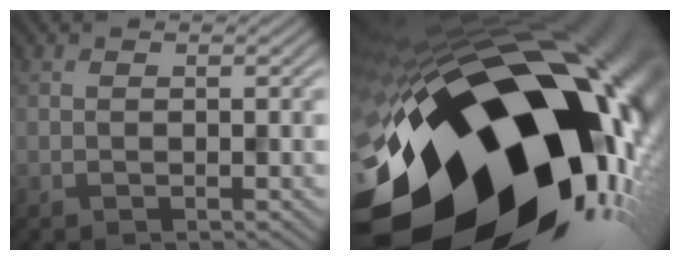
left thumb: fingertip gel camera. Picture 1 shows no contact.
{"total": 23.7, "force": [-7.3, 14.4, 17.4], "torque": [-0.322, -0.081, -0.109]}